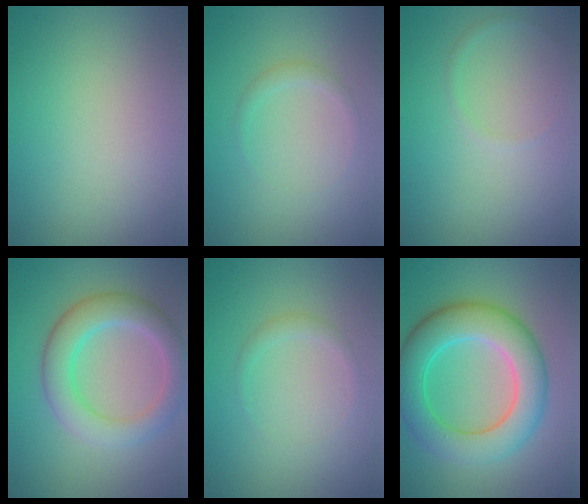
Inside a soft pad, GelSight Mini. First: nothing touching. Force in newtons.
{"total": 1.0, "press": 1.0, "slide": 0.1}
{"total": 0.6, "press": 0.6, "slide": 0.0}
{"total": 5.2, "press": 5.2, "slide": 0.6}
{"total": 1.0, "press": 1.0, "slide": 0.1}
{"total": 8.1, "press": 8.1, "slide": 0.1}